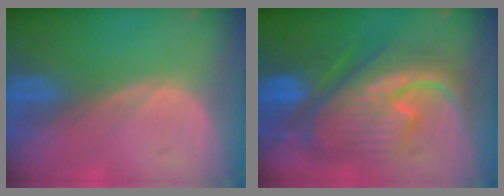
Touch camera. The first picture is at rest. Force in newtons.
{"total": 12.4, "press": 12.3, "slide": 1.3}